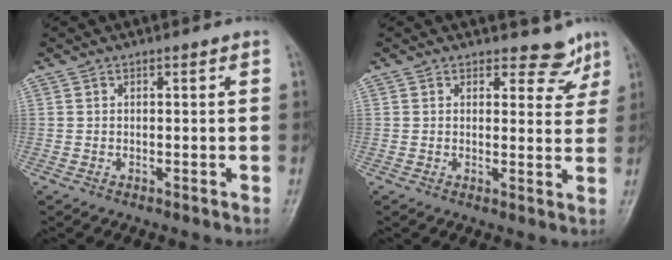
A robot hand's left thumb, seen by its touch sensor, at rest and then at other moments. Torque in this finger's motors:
{"motor_torque": [-0.12, -0.12, -0.40, 0.04, 0.04]}